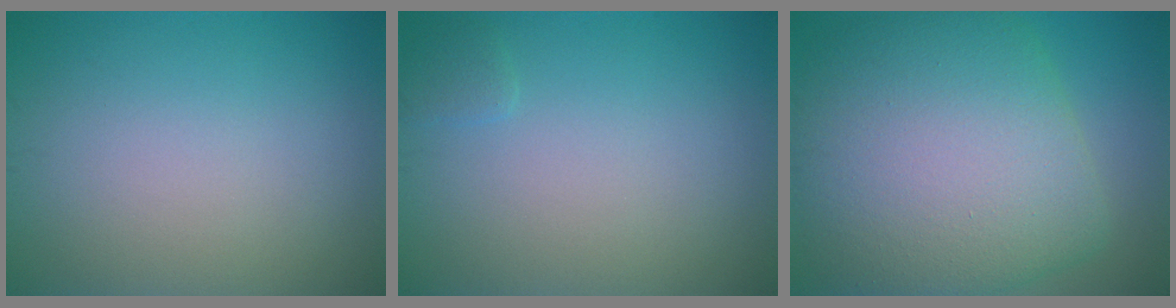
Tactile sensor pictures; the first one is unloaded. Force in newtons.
{"total": 0.8, "press": 0.8, "slide": 0.1}
{"total": 12.3, "press": 12.2, "slide": 0.8}